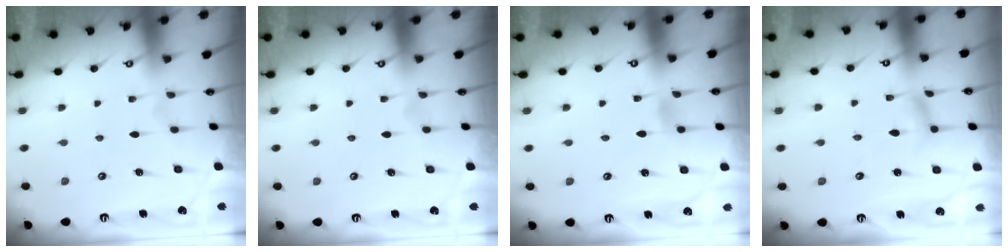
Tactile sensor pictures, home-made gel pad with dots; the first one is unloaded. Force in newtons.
{"total": 0.0}
{"total": 2.8, "press": 2.8, "slide": 0.2}
{"total": 5.0, "press": 4.9, "slide": 0.3}